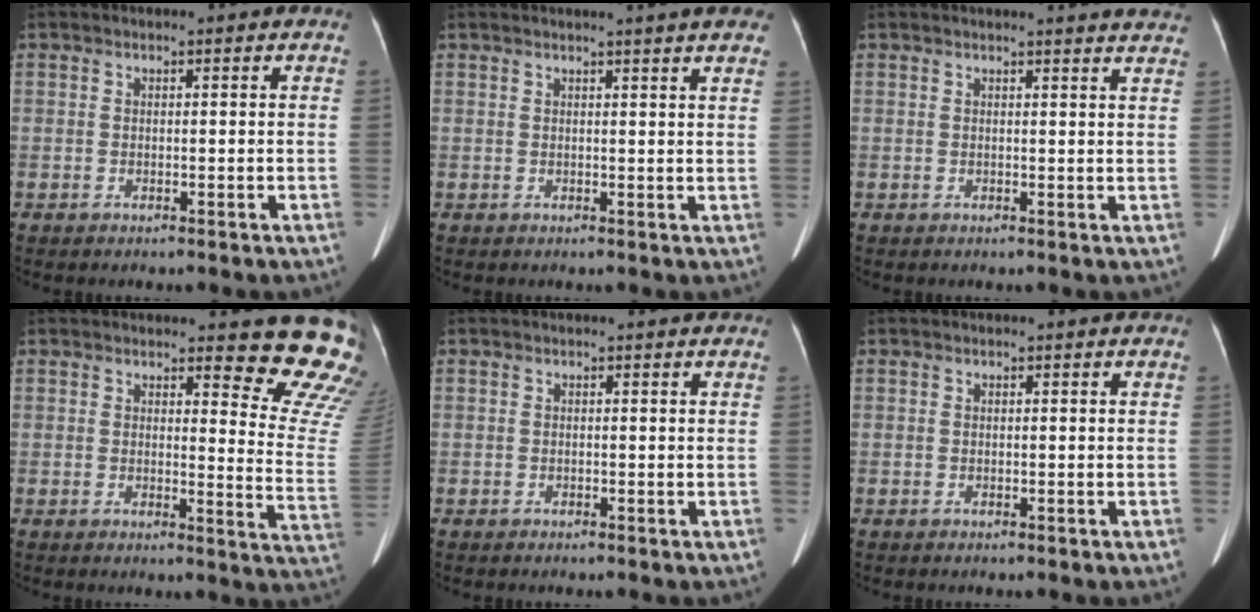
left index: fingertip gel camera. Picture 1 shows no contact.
{"total": 7.4, "force": [6.1, 0.2, 4.2], "torque": [-0.051, 0.011, 0.054]}
{"total": 10.8, "force": [10.4, 0.2, 2.8], "torque": [-0.025, -0.026, 0.095]}
{"total": 12.1, "force": [11.1, 1.2, 4.7], "torque": [-0.029, -0.106, 0.094]}
{"total": 0.0}
{"total": 0.0}